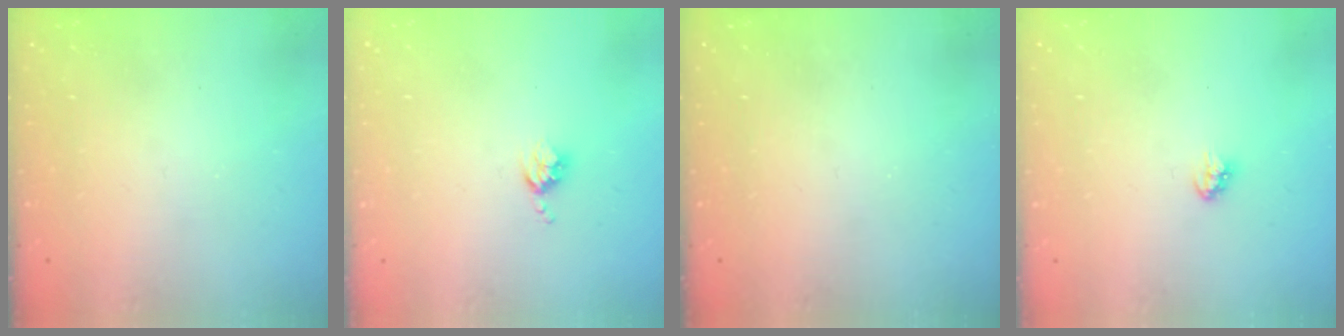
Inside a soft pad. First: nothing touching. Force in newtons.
{"total": 3.3, "press": 3.3, "slide": 0.4}
{"total": 0.0}
{"total": 2.9, "press": 2.9, "slide": 0.2}